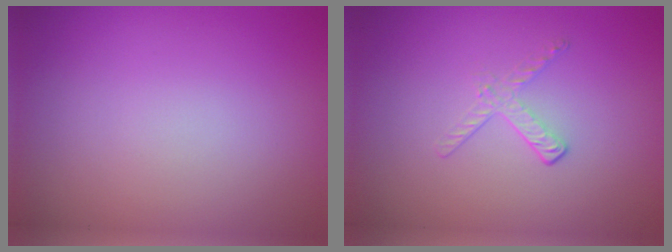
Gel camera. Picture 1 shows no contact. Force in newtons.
{"total": 1.2, "press": 0.4, "slide": 1.2}